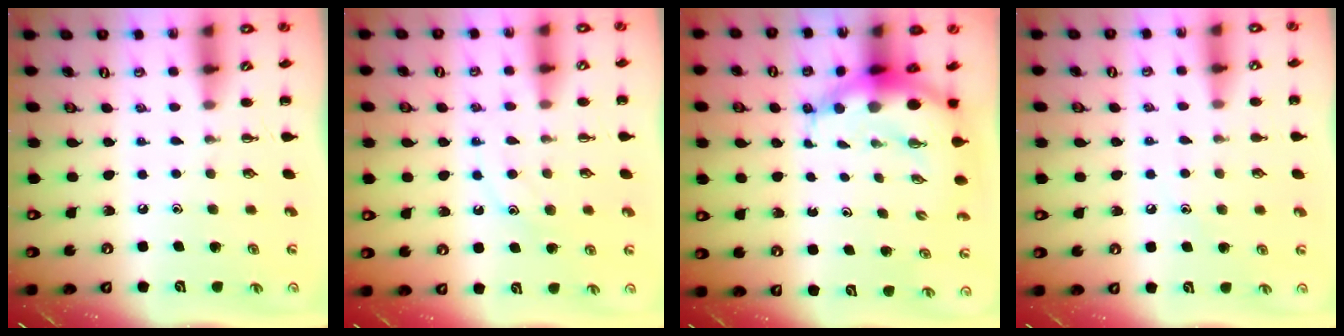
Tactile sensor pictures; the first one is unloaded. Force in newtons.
{"total": 10.6, "press": 10.5, "slide": 0.7}
{"total": 6.8, "press": 6.5, "slide": 1.8}
{"total": 7.3, "press": 7.0, "slide": 2.1}